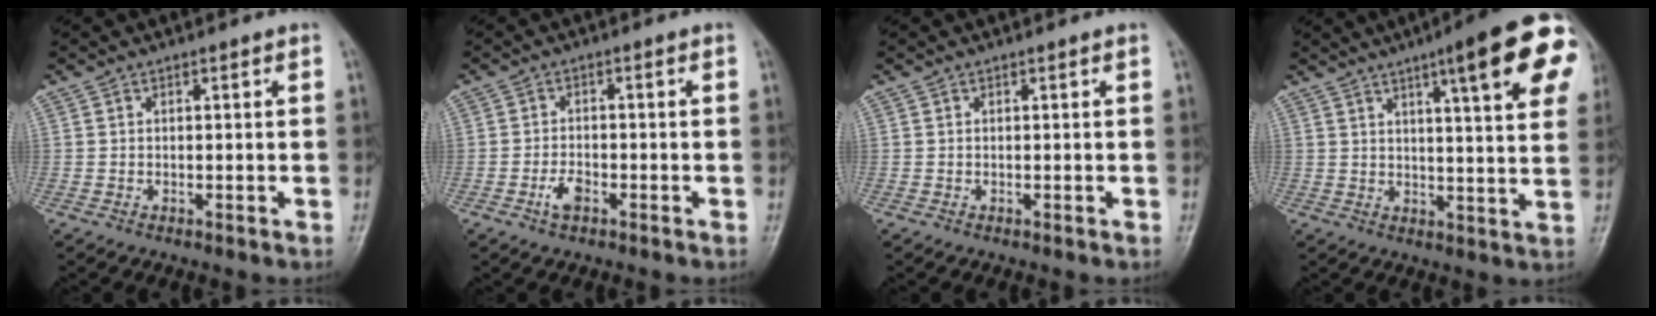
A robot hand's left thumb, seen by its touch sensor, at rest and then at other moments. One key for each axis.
{"total": 3.2, "fx": -1.7, "fy": 1.6, "fz": 2.1, "tx": -0.042, "ty": 0.011, "tz": -0.033}
{"total": 0.0}
{"total": 18.0, "fx": 8.0, "fy": 3.2, "fz": 15.8, "tx": -0.186, "ty": -0.017, "tz": 0.098}